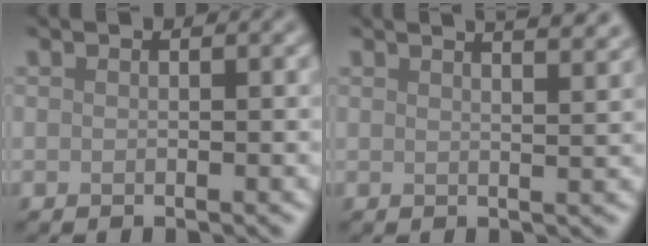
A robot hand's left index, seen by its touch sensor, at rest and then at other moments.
{"total": 6.5, "force": [4.5, 2.5, 3.9], "torque": [-0.025, 0.045, 0.029]}